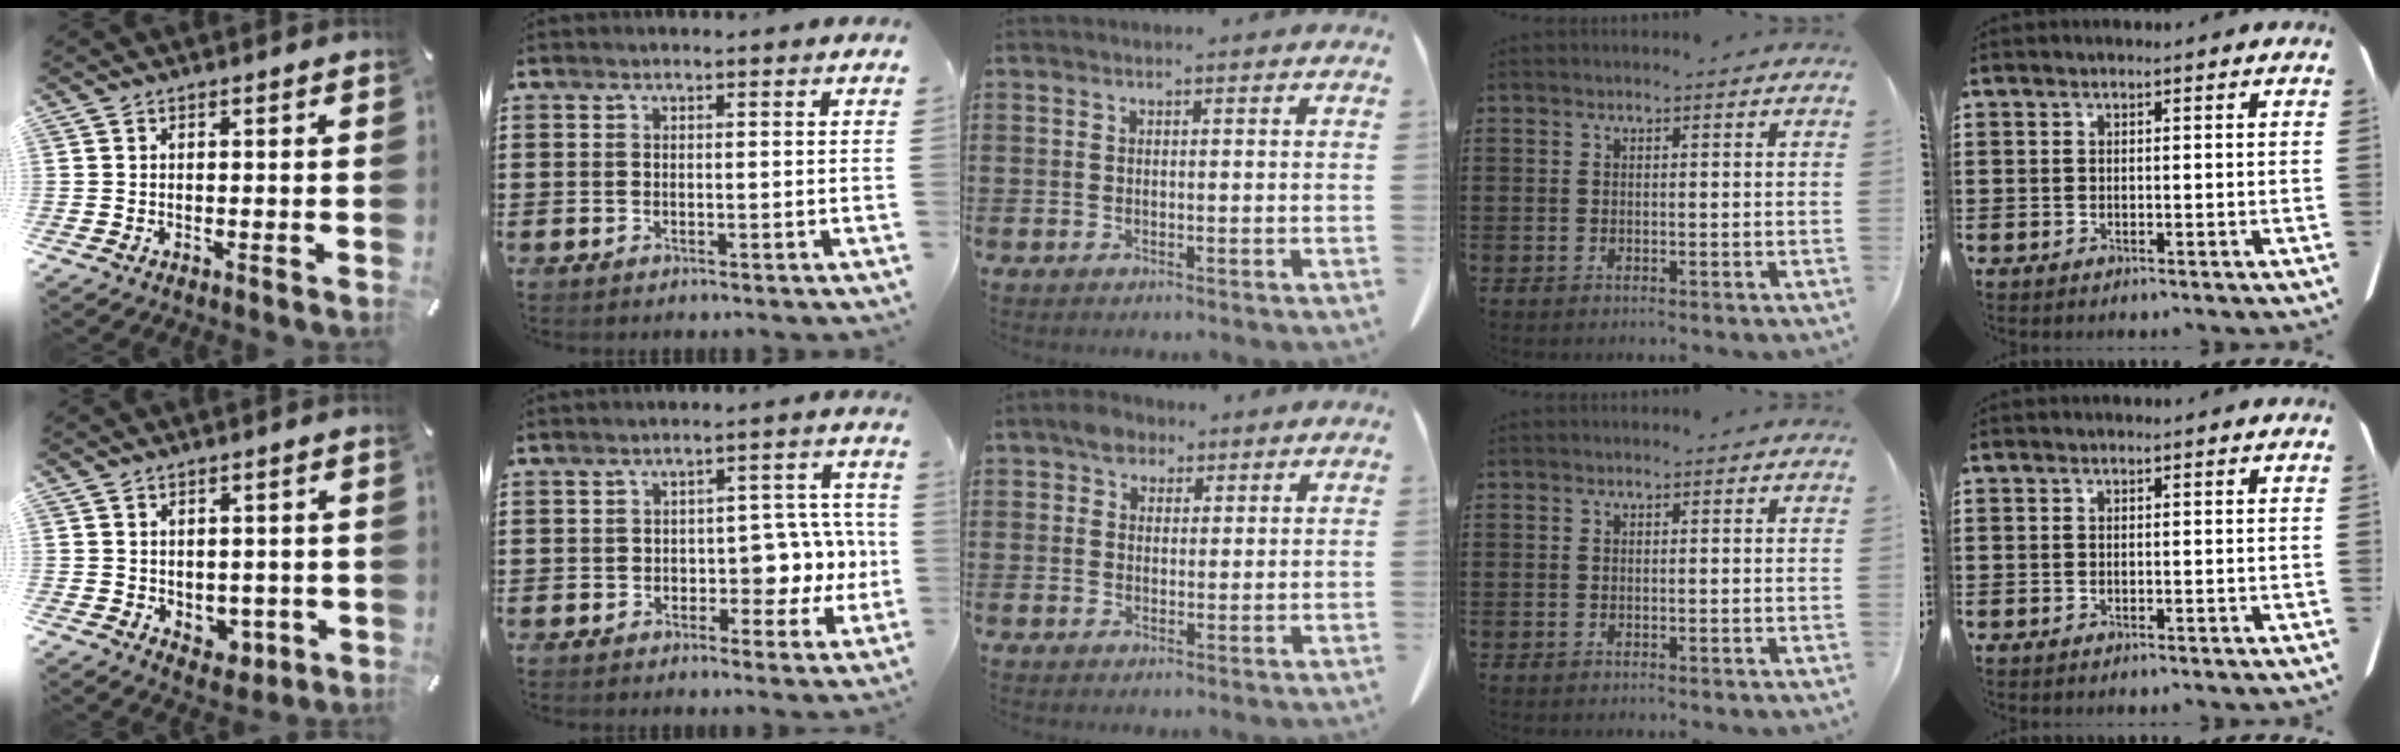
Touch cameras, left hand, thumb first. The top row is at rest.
{"thumb": {"total": 3.0, "force": [0.2, 2.9, 0.8], "torque": [0.000, -0.004, 0.005]}, "index": {"total": 6.6, "force": [-0.6, 4.0, 5.2], "torque": [-0.076, 0.001, -0.016]}, "middle": {"total": 3.5, "force": [2.4, 2.3, 1.0], "torque": [-0.021, 0.008, 0.044]}}